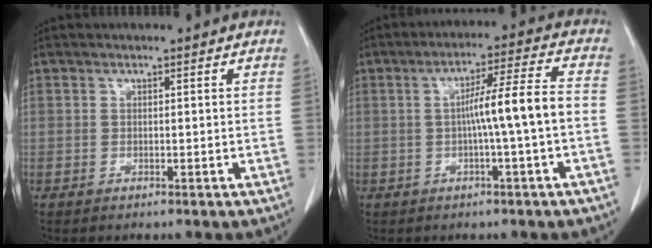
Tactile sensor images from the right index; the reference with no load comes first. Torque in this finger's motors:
{"motor_torque": [1.50, -0.38, 0.76, 0.18]}